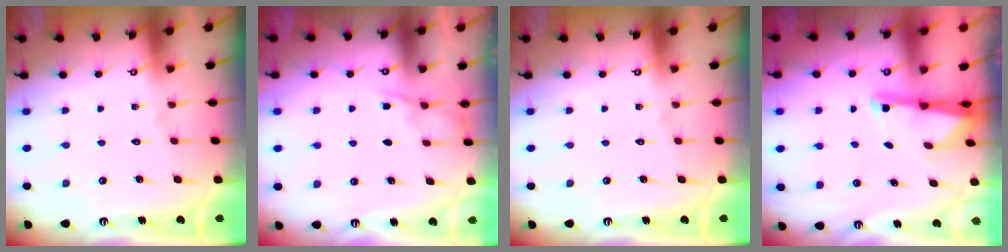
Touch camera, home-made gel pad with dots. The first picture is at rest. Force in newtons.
{"total": 3.6, "press": 3.6, "slide": 0.5}
{"total": 0.0}
{"total": 2.0, "press": 1.9, "slide": 0.4}